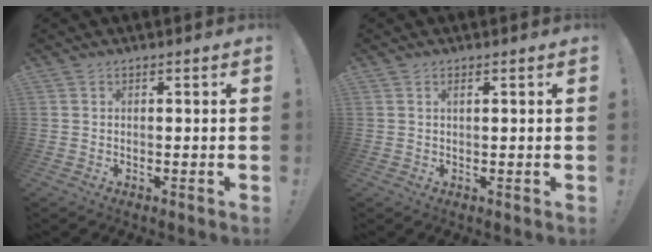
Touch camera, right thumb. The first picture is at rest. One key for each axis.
{"total": 1.0, "fx": 0.4, "fy": 0.1, "fz": 0.9, "tx": -0.018, "ty": 0.001, "tz": 0.006}